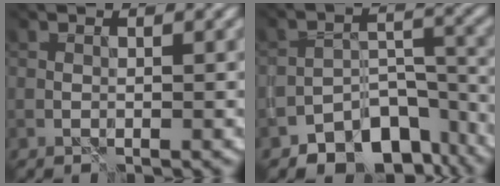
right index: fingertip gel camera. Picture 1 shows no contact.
{"total": 7.6, "force": [-6.2, 3.7, 2.5], "torque": [-0.019, -0.009, -0.100]}